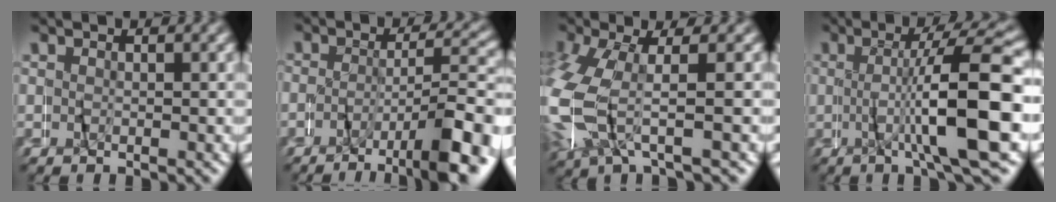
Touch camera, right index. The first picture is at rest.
{"total": 7.6, "force": [-5.5, 1.3, 5.0], "torque": [-0.081, -0.007, -0.087]}
{"total": 7.6, "force": [-0.5, 5.2, 5.4], "torque": [-0.176, -0.014, -0.003]}
{"total": 8.6, "force": [-1.0, 0.9, 8.5], "torque": [-0.126, 0.013, -0.013]}